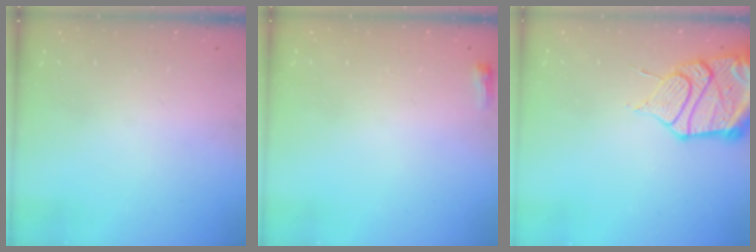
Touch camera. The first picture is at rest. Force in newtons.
{"total": 2.6, "press": 2.5, "slide": 0.6}
{"total": 16.9, "press": 16.3, "slide": 4.2}